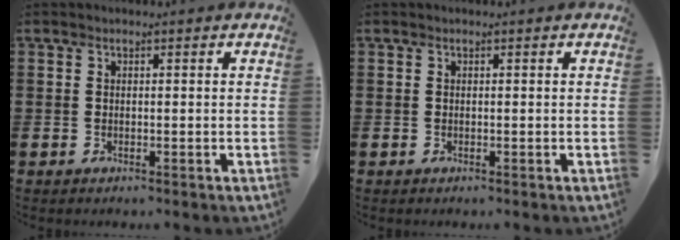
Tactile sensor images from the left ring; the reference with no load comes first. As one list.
[{"total": 0.0}]